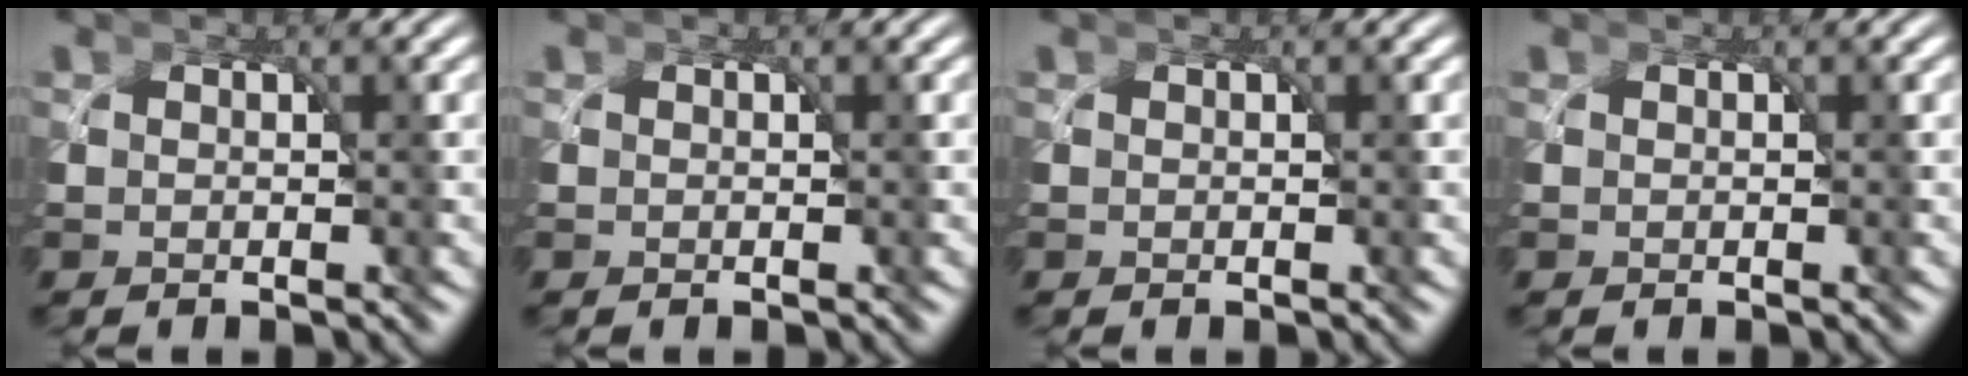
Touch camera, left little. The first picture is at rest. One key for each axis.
{"total": 0.0}
{"total": 0.0}
{"total": 0.0}